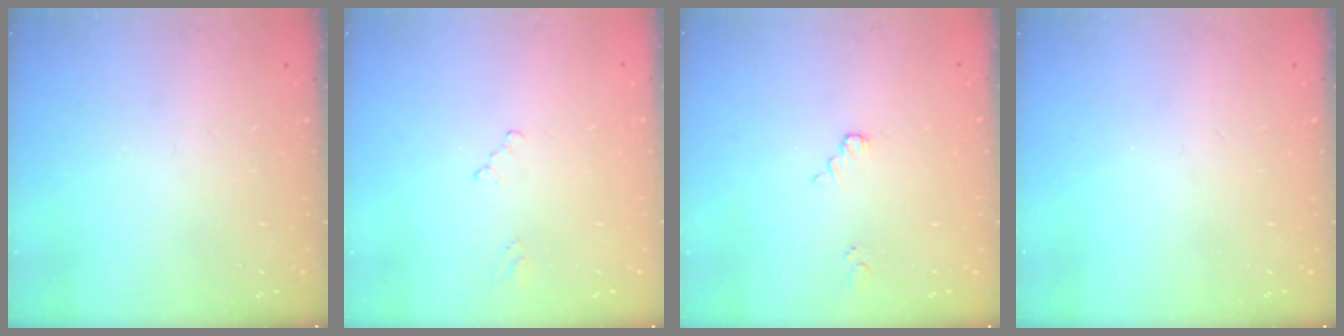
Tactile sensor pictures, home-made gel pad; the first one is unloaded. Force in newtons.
{"total": 0.0}
{"total": 1.7, "press": 1.7, "slide": 0.3}
{"total": 0.0}